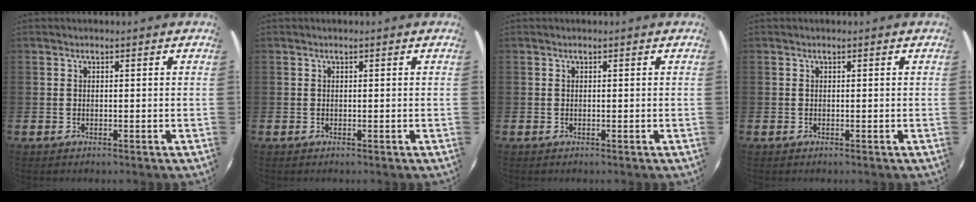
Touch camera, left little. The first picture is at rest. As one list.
[{"total": 0.0}, {"total": 0.0}, {"total": 0.0}]